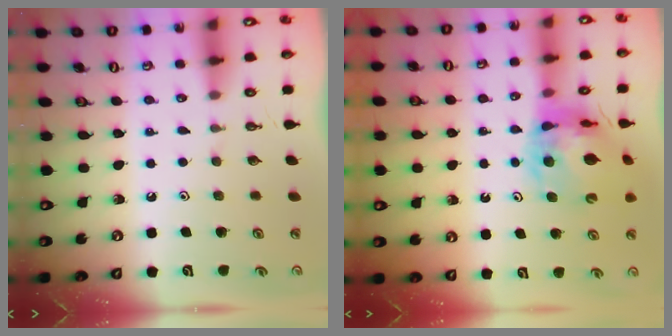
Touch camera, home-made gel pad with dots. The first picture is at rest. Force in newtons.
{"total": 14.7, "press": 14.6, "slide": 1.6}